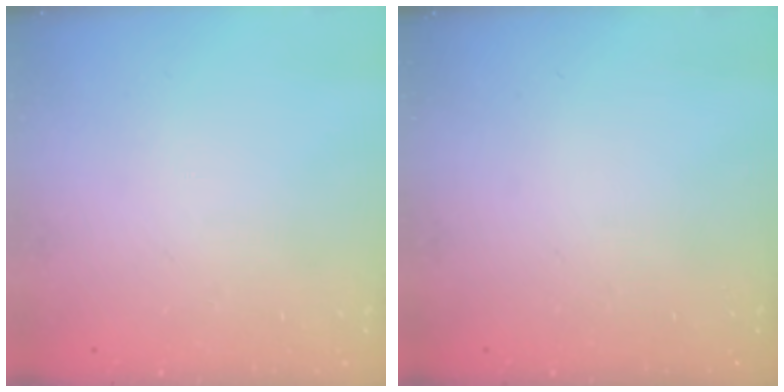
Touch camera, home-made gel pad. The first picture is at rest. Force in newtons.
{"total": 0.0}